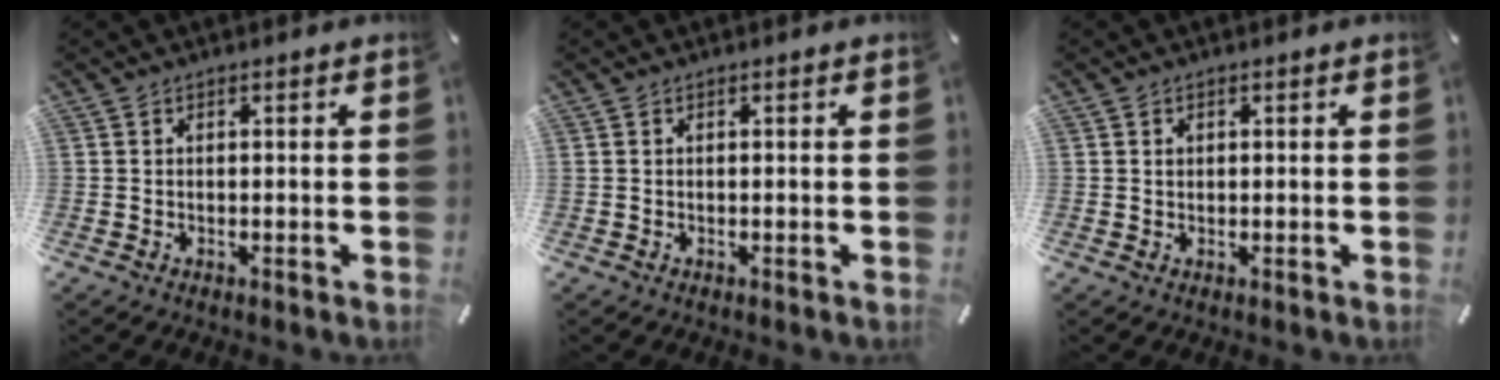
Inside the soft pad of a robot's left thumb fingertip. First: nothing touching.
{"total": 0.0}
{"total": 0.8, "force": [0.2, 0.7, 0.3], "torque": [0.001, -0.002, 0.003]}